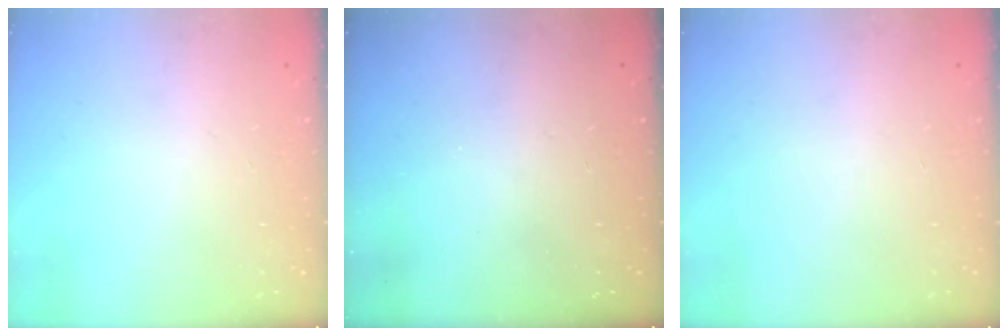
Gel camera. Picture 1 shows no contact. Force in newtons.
{"total": 0.0}
{"total": 0.0}